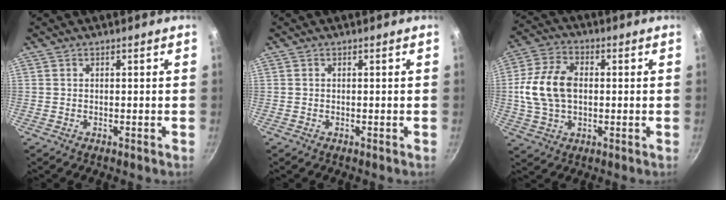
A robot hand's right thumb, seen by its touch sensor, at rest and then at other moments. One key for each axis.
{"total": 0.0}
{"total": 12.7, "fx": 0.5, "fy": 8.5, "fz": 9.4, "tx": -0.173, "ty": 0.018, "tz": 0.003}